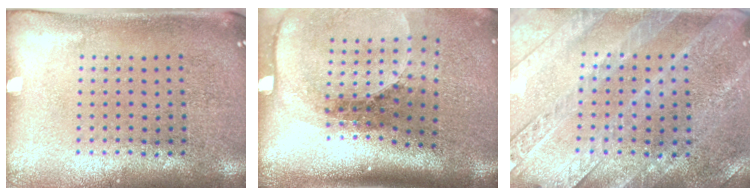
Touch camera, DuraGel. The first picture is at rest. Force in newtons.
{"total": 2.6, "press": 1.9, "slide": 1.9}
{"total": 2.9, "press": 2.7, "slide": 1.1}